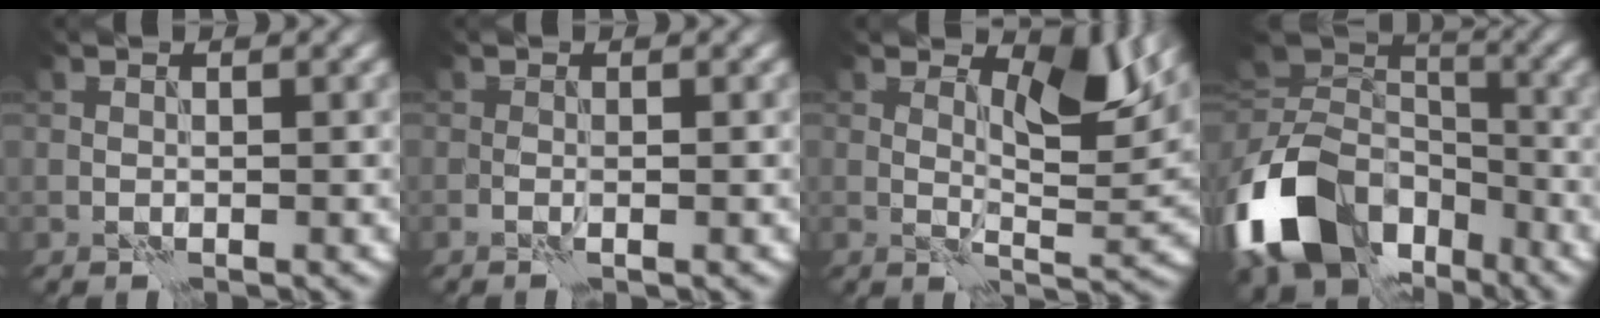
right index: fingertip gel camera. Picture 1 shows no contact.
{"total": 0.6, "force": [-0.2, 0.2, 0.5], "torque": [-0.012, -0.001, -0.005]}
{"total": 5.3, "force": [2.7, 1.9, 4.1], "torque": [-0.068, -0.008, 0.040]}
{"total": 14.6, "force": [-6.9, 10.1, 7.8], "torque": [-0.206, -0.016, -0.123]}